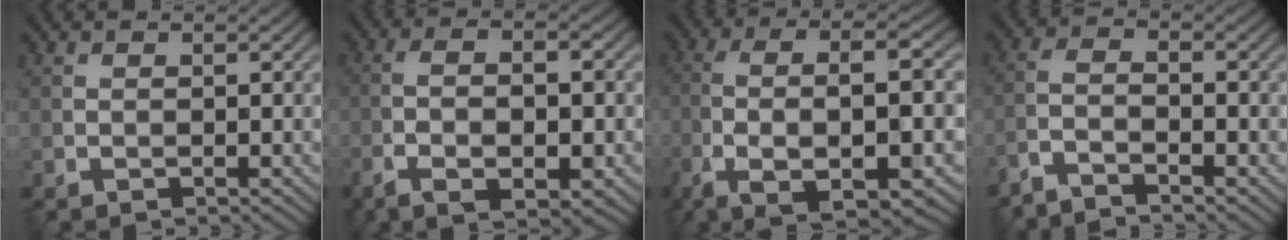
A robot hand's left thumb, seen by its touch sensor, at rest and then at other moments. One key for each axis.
{"total": 8.3, "fx": -3.4, "fy": 2.8, "fz": 7.1, "tx": -0.139, "ty": -0.012, "tz": -0.048}
{"total": 11.0, "fx": -3.5, "fy": 2.8, "fz": 10.0, "tx": -0.182, "ty": 0.009, "tz": -0.062}
{"total": 3.7, "fx": -3.3, "fy": 0.4, "fz": 1.7, "tx": -0.037, "ty": -0.002, "tz": -0.077}